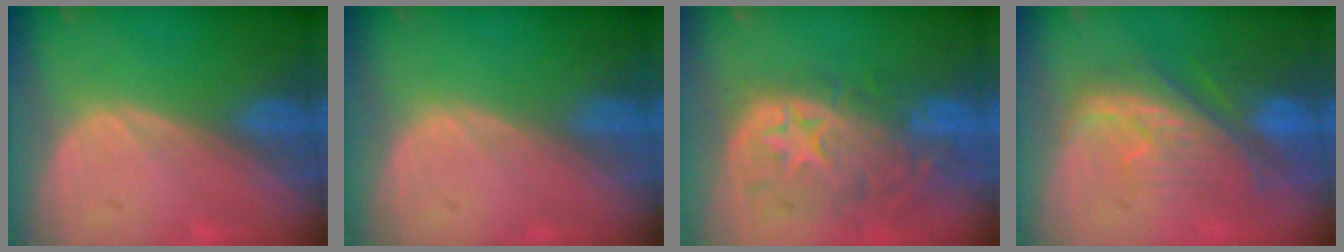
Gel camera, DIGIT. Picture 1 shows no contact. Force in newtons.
{"total": 0.0}
{"total": 11.1, "press": 9.8, "slide": 5.1}
{"total": 10.0, "press": 9.0, "slide": 4.4}